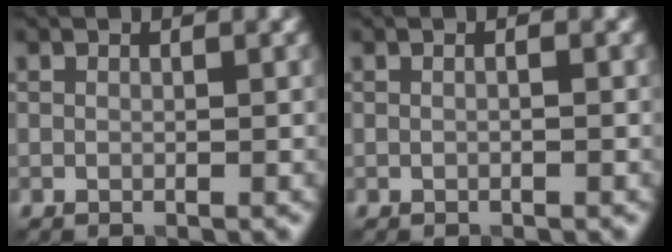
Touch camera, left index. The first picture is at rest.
{"total": 0.6, "force": [0.0, 0.1, 0.6], "torque": [-0.013, -0.005, -0.007]}